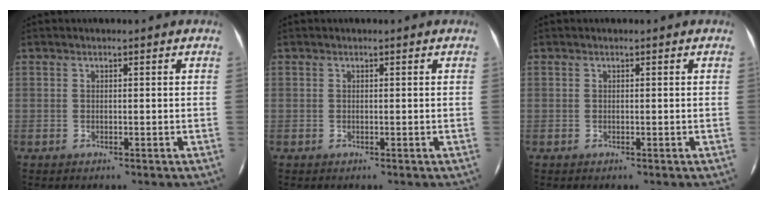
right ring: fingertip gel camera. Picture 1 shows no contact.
{"total": 0.0}
{"total": 0.0}